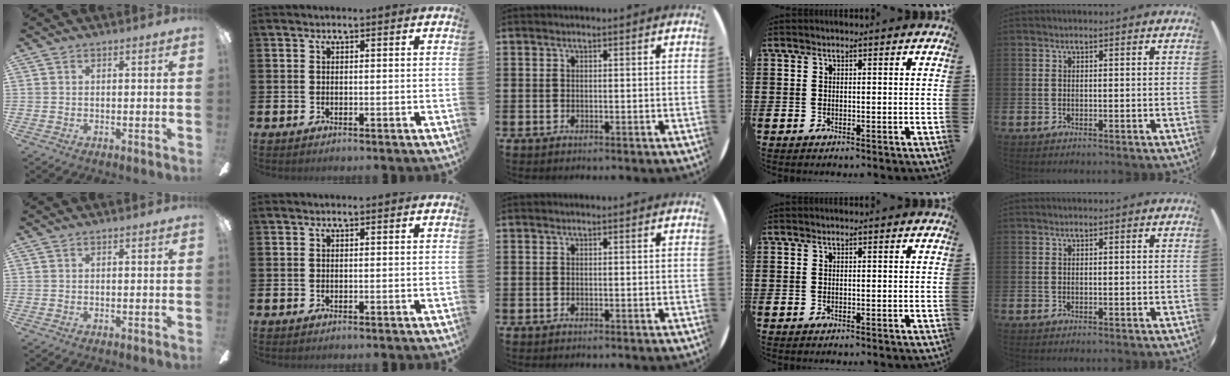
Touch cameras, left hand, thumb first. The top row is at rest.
{}